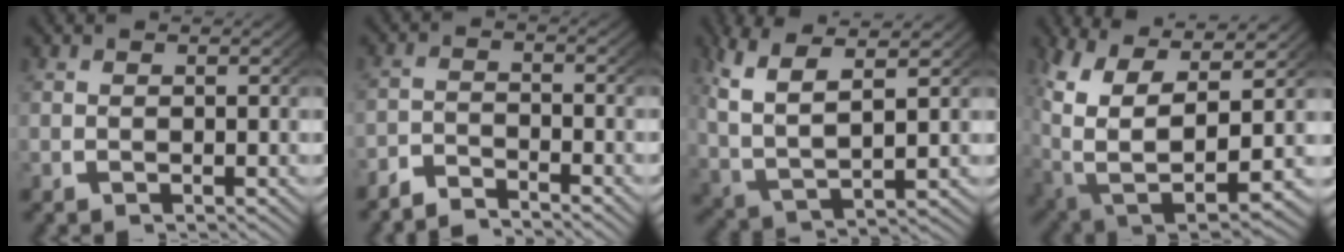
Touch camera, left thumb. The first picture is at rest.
{"total": 2.8, "force": [-2.7, 0.6, 0.3], "torque": [-0.003, -0.004, -0.060]}
{"total": 10.4, "force": [3.2, 6.7, 7.3], "torque": [-0.170, -0.014, 0.059]}
{"total": 15.1, "force": [0.4, 10.6, 10.8], "torque": [-0.244, -0.061, 0.029]}